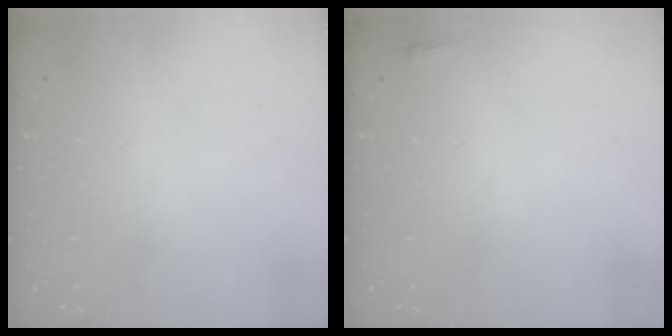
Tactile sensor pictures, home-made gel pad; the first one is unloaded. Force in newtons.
{"total": 2.0, "press": 2.0, "slide": 0.5}